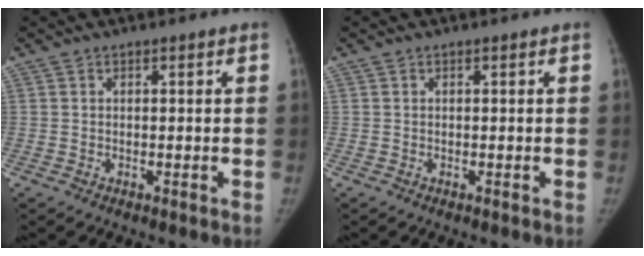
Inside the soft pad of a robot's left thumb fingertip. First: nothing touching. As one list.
[{"total": 0.0}]